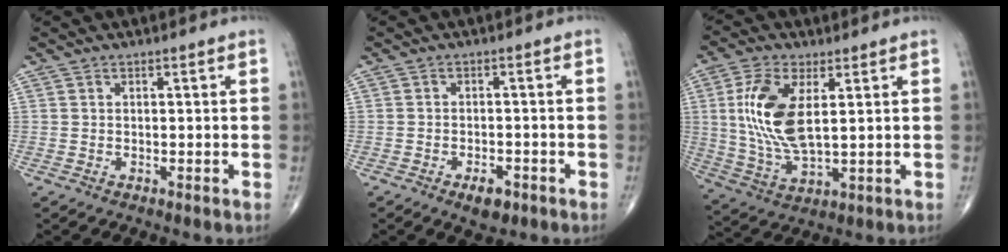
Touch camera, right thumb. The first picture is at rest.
{"total": 3.7, "force": [-2.1, 1.9, 2.4], "torque": [-0.032, 0.006, -0.029]}
{"total": 13.3, "force": [2.8, 5.8, 11.7], "torque": [-0.250, -0.012, 0.063]}